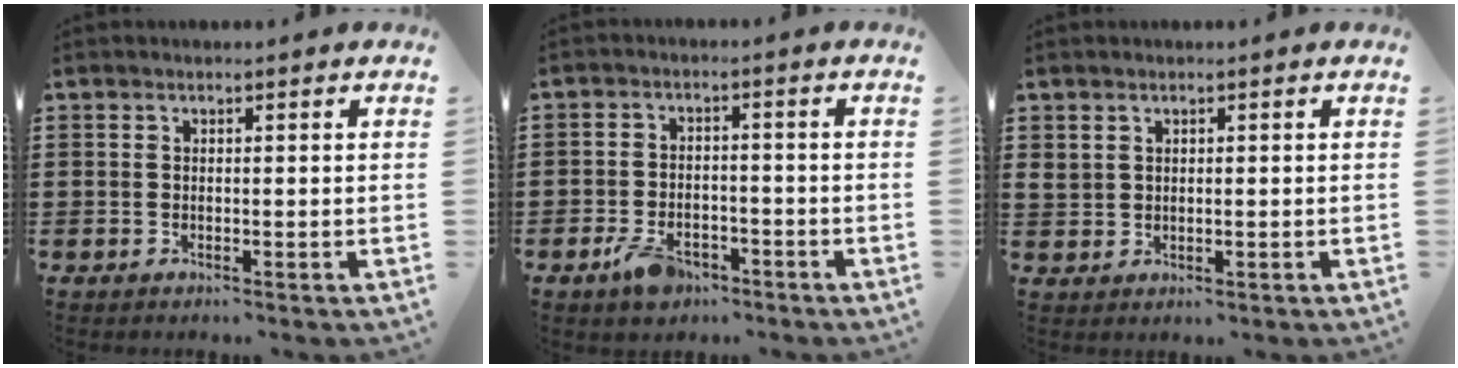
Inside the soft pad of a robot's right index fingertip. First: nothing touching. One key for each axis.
{"total": 4.0, "fx": -2.8, "fy": 2.1, "fz": 2.0, "tx": -0.047, "ty": 0.003, "tz": -0.055}
{"total": 1.3, "fx": 1.0, "fy": 0.8, "fz": 0.4, "tx": -0.012, "ty": 0.003, "tz": 0.018}